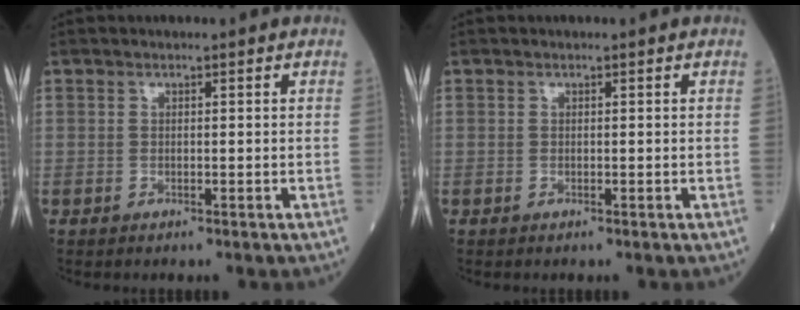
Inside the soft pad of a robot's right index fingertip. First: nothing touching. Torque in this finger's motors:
{"motor_torque": [0.00, 0.00, 0.00, -0.01]}